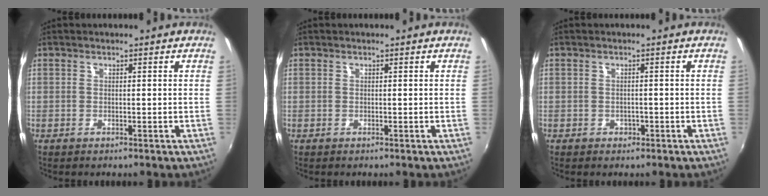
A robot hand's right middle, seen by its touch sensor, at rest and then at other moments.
{"total": 0.0}
{"total": 1.2, "force": [-0.7, 1.0, 0.3], "torque": [-0.006, 0.000, -0.005]}